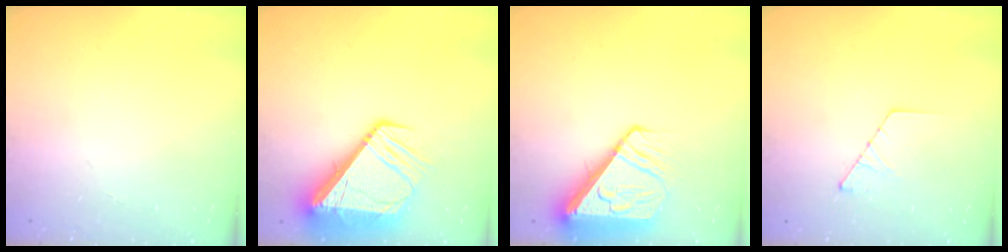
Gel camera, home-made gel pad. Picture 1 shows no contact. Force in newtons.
{"total": 15.2, "press": 15.1, "slide": 1.8}
{"total": 8.3, "press": 8.2, "slide": 1.1}
{"total": 3.8, "press": 3.8, "slide": 0.4}